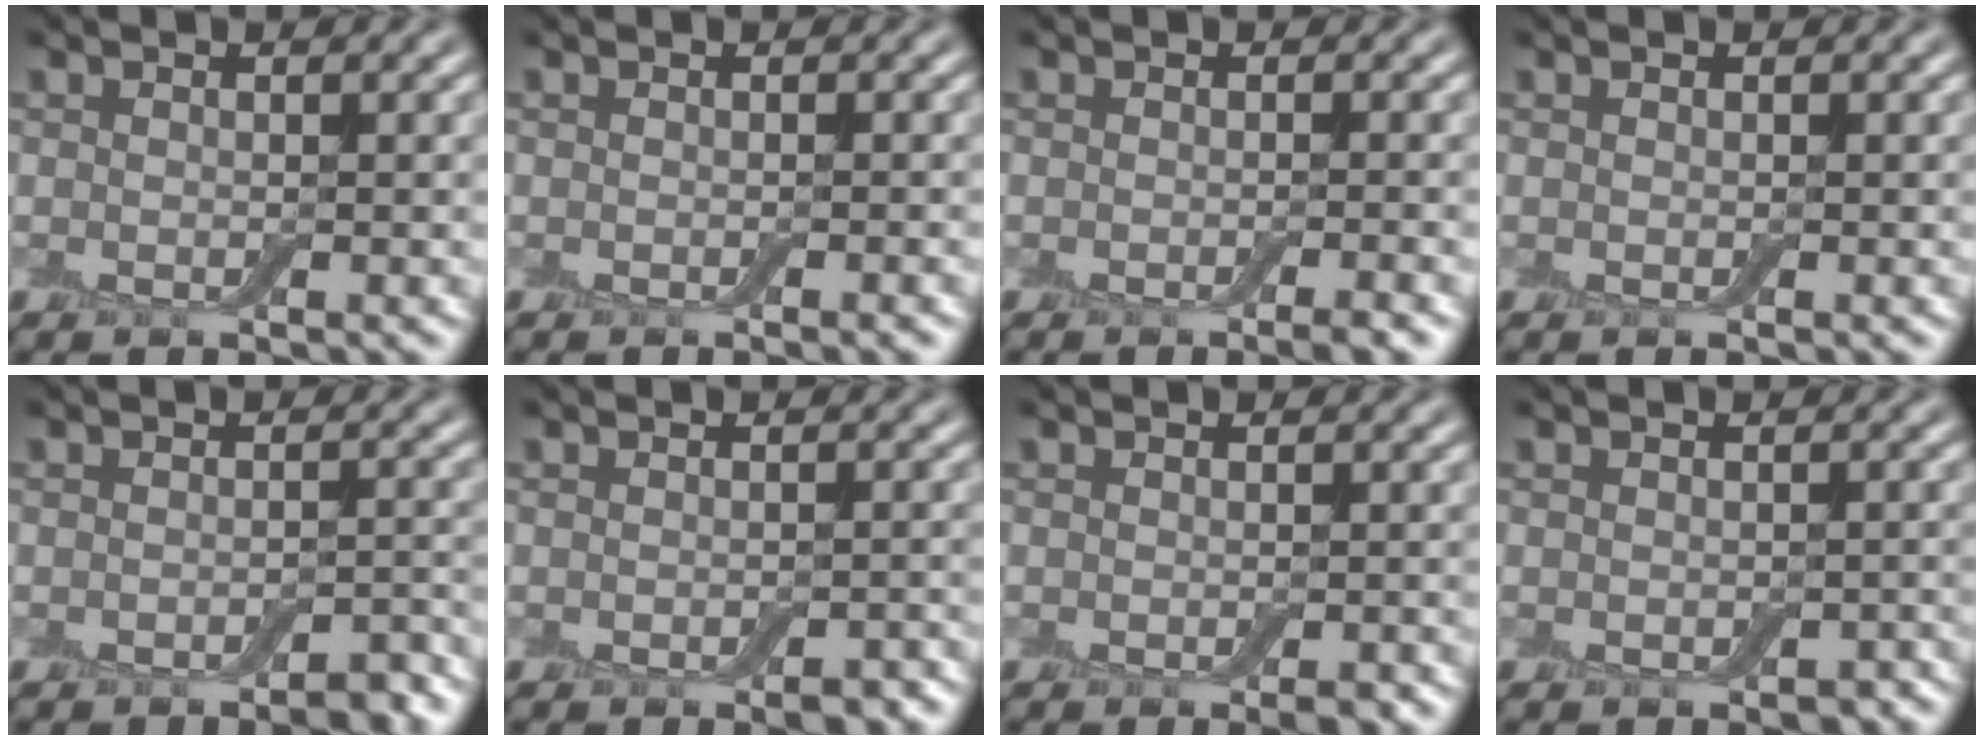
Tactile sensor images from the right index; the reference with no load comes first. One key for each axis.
{"total": 0.9, "fx": -0.5, "fy": 0.1, "fz": 0.7, "tx": -0.007, "ty": 0.000, "tz": -0.008}
{"total": 1.9, "fx": -1.1, "fy": 0.3, "fz": 1.6, "tx": -0.016, "ty": -0.001, "tz": -0.019}
{"total": 0.0}
{"total": 2.0, "fx": -1.5, "fy": 0.5, "fz": 1.2, "tx": -0.014, "ty": 0.004, "tz": -0.019}
{"total": 1.9, "fx": -1.1, "fy": 0.8, "fz": 1.4, "tx": -0.019, "ty": -0.001, "tz": -0.012}
{"total": 1.3, "fx": -0.7, "fy": 0.4, "fz": 1.0, "tx": -0.015, "ty": -0.002, "tz": -0.008}
{"total": 1.4, "fx": -0.7, "fy": 0.9, "fz": 0.8, "tx": -0.016, "ty": -0.007, "tz": -0.007}